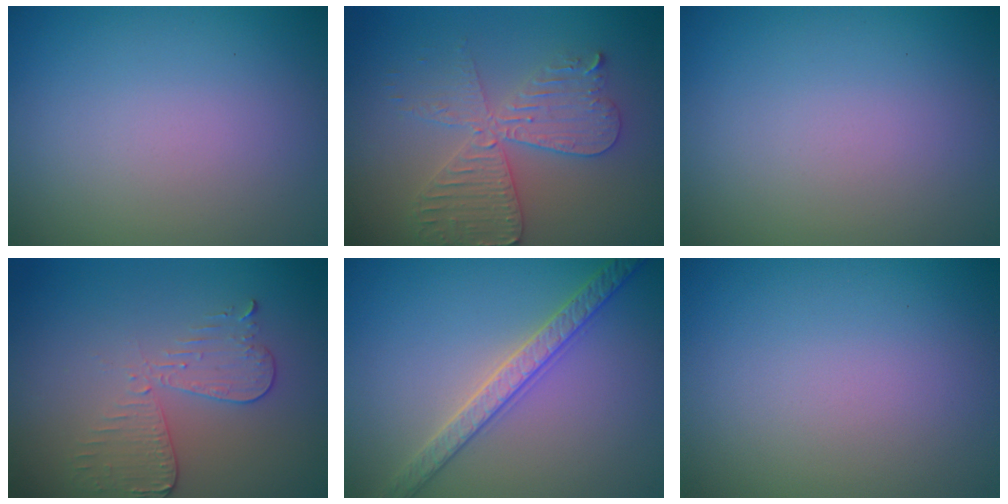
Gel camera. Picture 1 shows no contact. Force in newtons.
{"total": 4.5, "press": 4.4, "slide": 0.8}
{"total": 0.0}
{"total": 3.0, "press": 2.7, "slide": 1.2}
{"total": 3.3, "press": 3.3, "slide": 0.1}
{"total": 0.0}